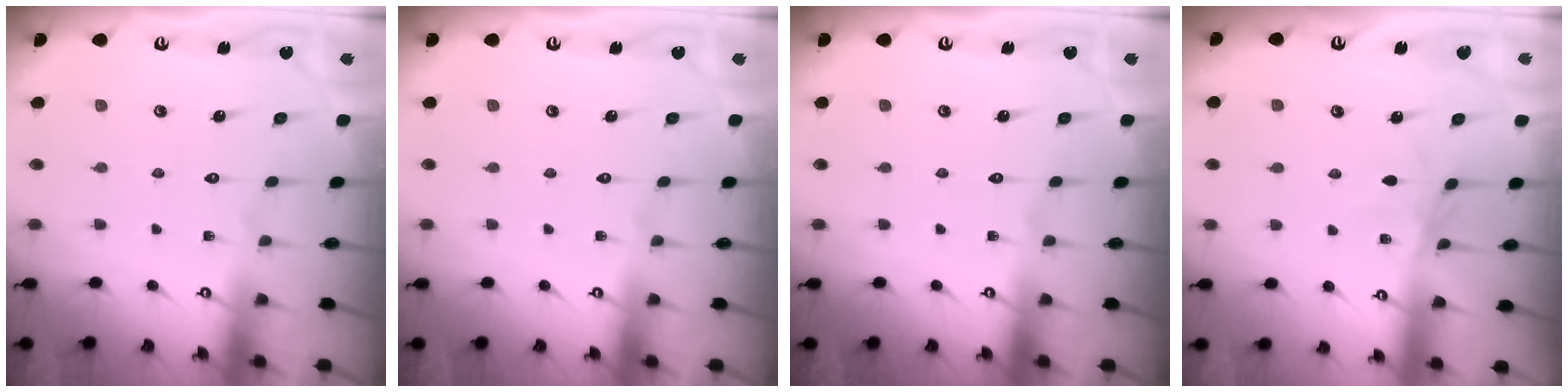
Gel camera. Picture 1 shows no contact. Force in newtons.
{"total": 0.0}
{"total": 0.0}
{"total": 2.0, "press": 2.0, "slide": 0.3}